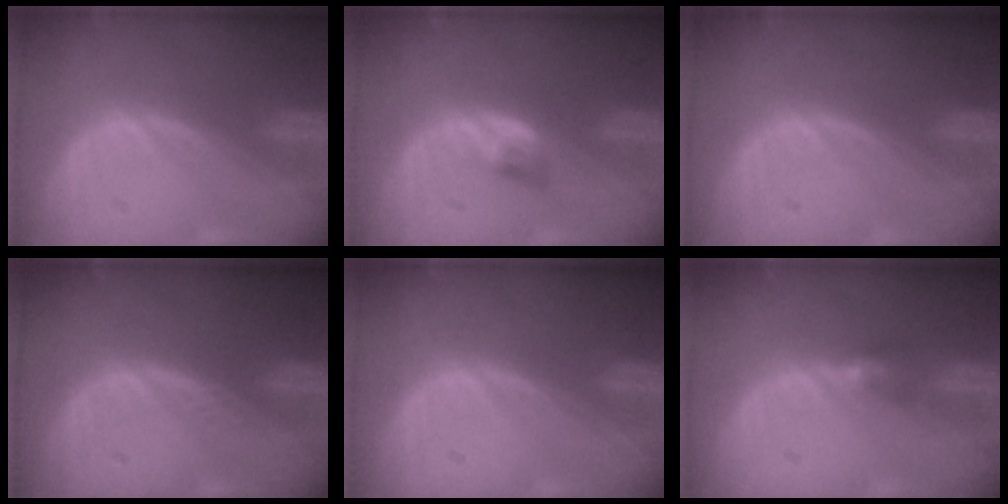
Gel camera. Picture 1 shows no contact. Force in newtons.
{"total": 2.8, "press": 2.5, "slide": 1.3}
{"total": 0.0}
{"total": 0.6, "press": 0.6, "slide": 0.0}
{"total": 0.0}
{"total": 2.6, "press": 2.5, "slide": 0.7}